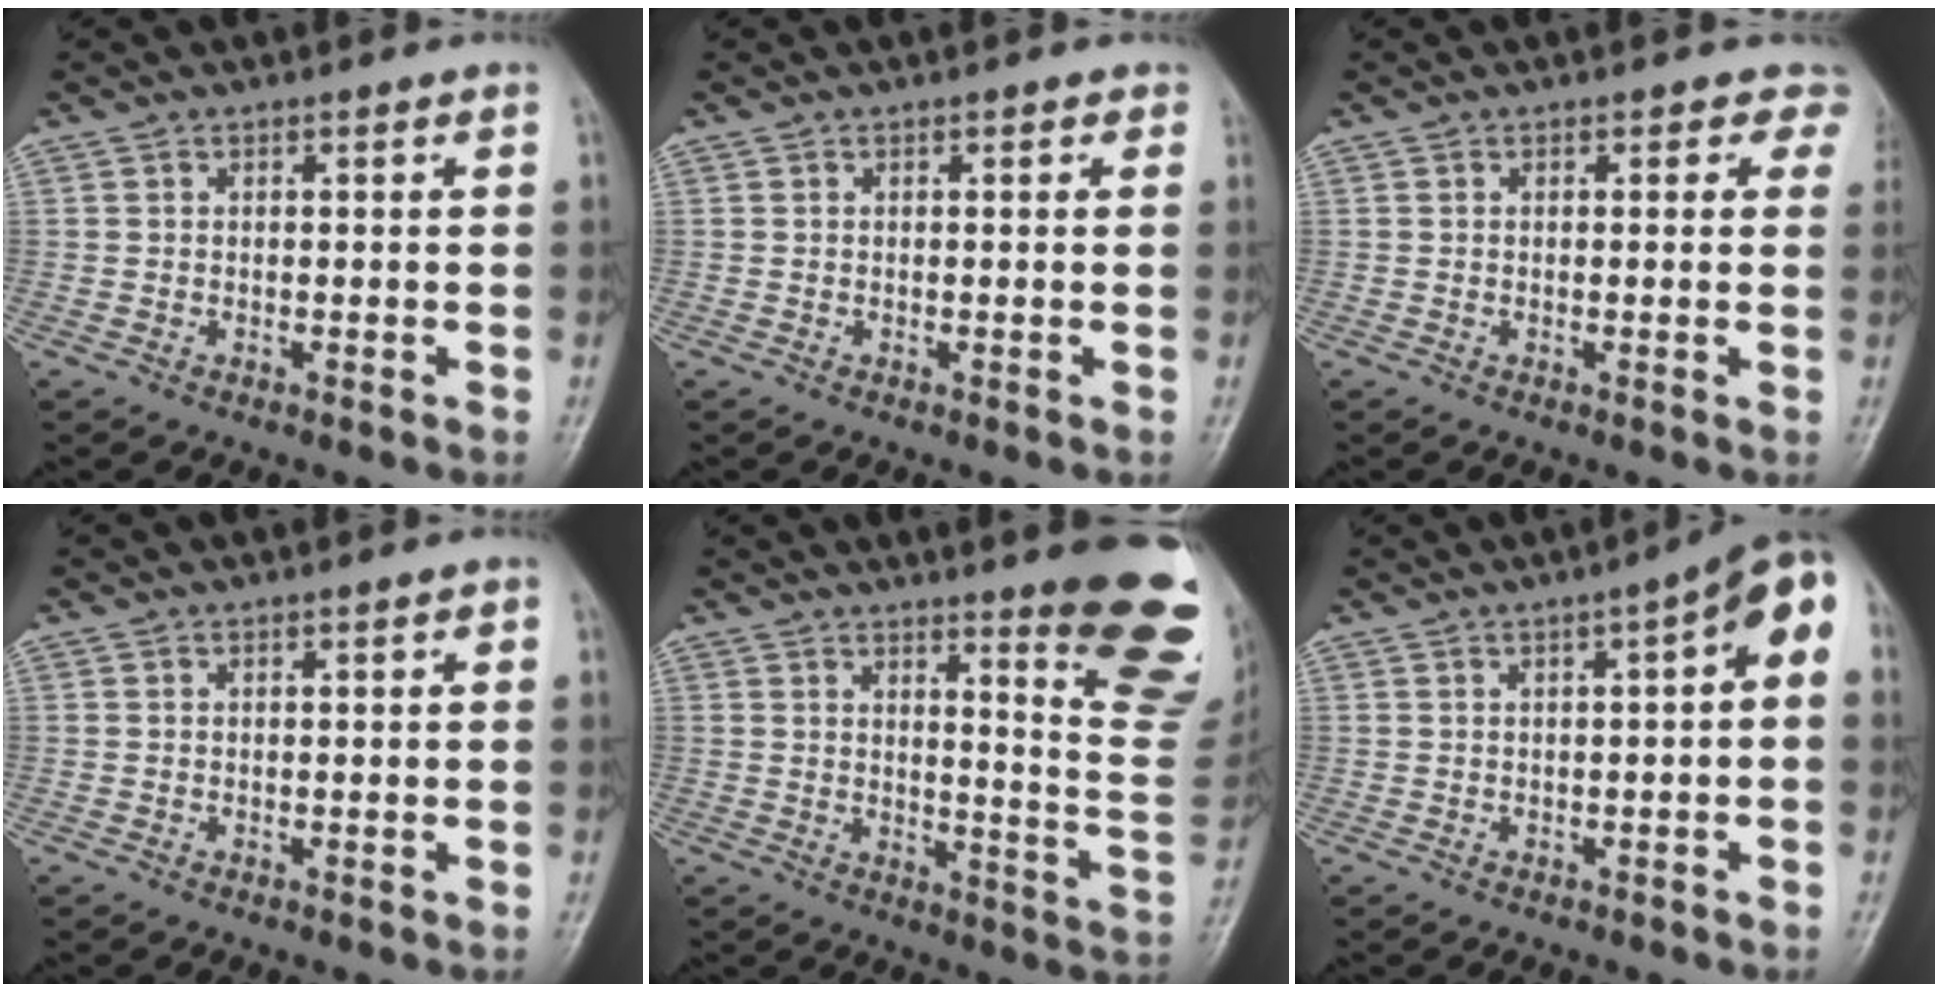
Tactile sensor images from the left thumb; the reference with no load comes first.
{"total": 1.1, "force": [0.5, 0.6, 0.8], "torque": [-0.003, 0.001, 0.002]}
{"total": 2.9, "force": [1.7, 2.0, 1.3], "torque": [0.019, -0.004, 0.002]}
{"total": 0.8, "force": [0.2, 0.2, 0.7], "torque": [-0.009, 0.002, 0.000]}
{"total": 18.5, "force": [11.5, 3.3, 14.0], "torque": [-0.136, -0.088, 0.139]}
{"total": 7.2, "force": [1.1, 2.0, 6.9], "torque": [-0.082, 0.028, 0.003]}